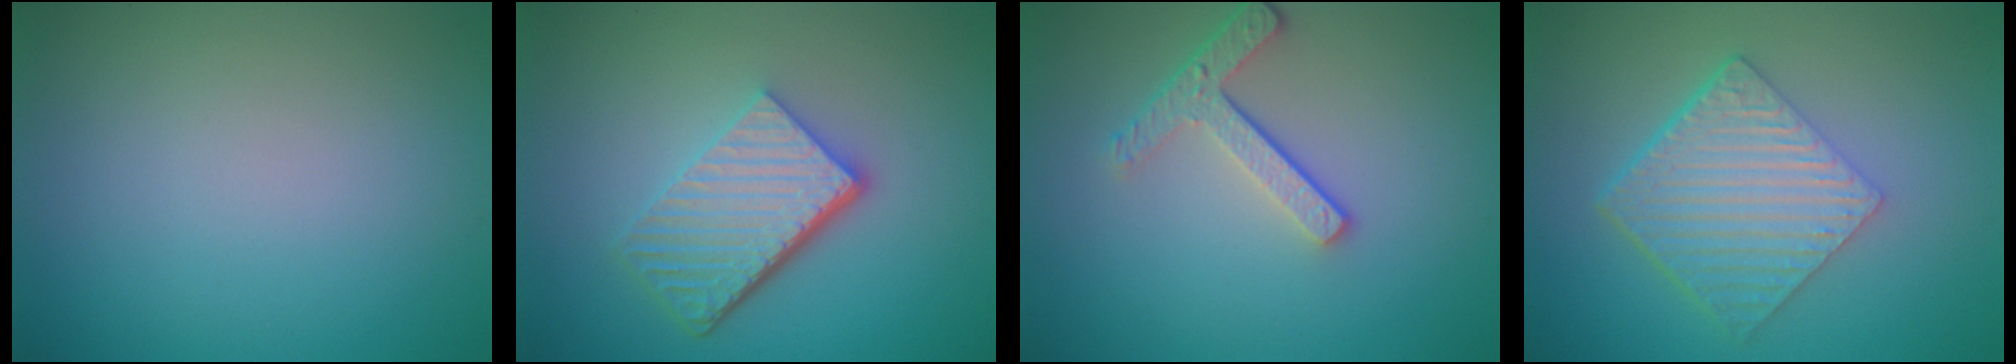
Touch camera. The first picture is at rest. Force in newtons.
{"total": 6.0, "press": 4.1, "slide": 4.3}
{"total": 3.3, "press": 2.5, "slide": 2.2}
{"total": 6.4, "press": 4.3, "slide": 4.7}